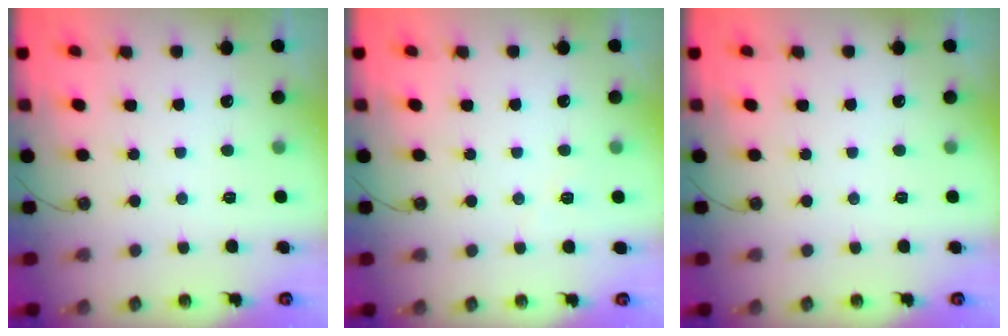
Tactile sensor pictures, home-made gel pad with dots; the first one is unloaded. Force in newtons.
{"total": 3.6, "press": 3.1, "slide": 1.9}
{"total": 0.0}